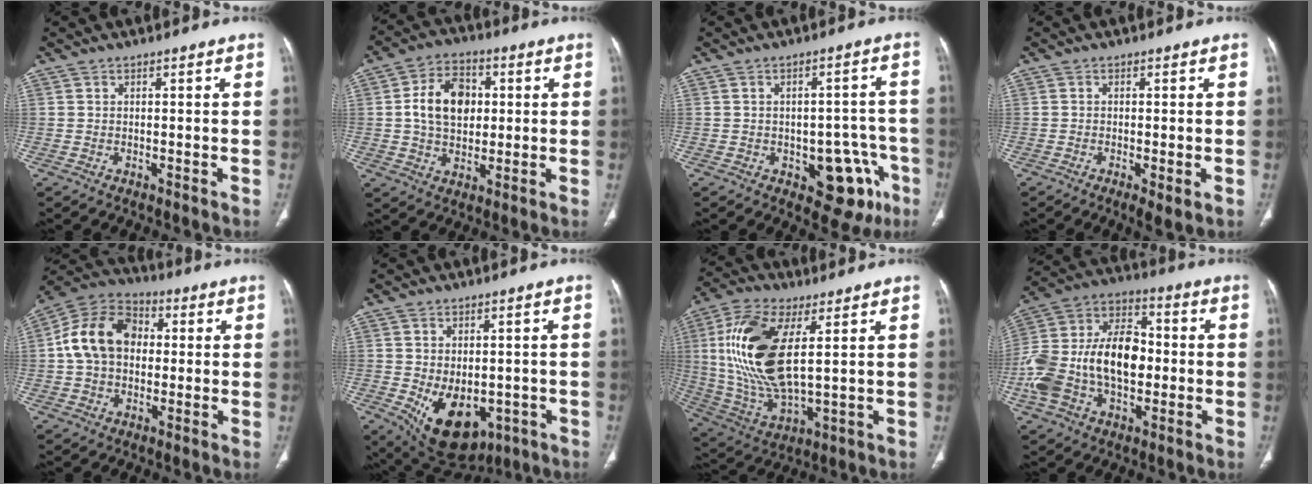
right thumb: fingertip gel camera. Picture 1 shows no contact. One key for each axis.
{"total": 11.7, "fx": 1.5, "fy": 8.2, "fz": 8.2, "tx": -0.118, "ty": 0.007, "tz": 0.023}
{"total": 11.3, "fx": -4.8, "fy": 6.3, "fz": 8.1, "tx": -0.052, "ty": 0.030, "tz": -0.052}
{"total": 3.4, "fx": -1.2, "fy": 0.7, "fz": 3.1, "tx": -0.056, "ty": -0.012, "tz": -0.021}
{"total": 14.4, "fx": 1.2, "fy": 10.7, "fz": 9.6, "tx": -0.154, "ty": 0.030, "tz": 0.011}
{"total": 13.3, "fx": -4.1, "fy": 8.5, "fz": 9.4, "tx": -0.122, "ty": -0.006, "tz": -0.035}
{"total": 19.8, "fx": 4.2, "fy": 8.6, "fz": 17.3, "tx": -0.367, "ty": -0.016, "tz": 0.087}
{"total": 22.8, "fx": -2.7, "fy": 14.4, "fz": 17.5, "tx": -0.345, "ty": 0.036, "tz": -0.046}